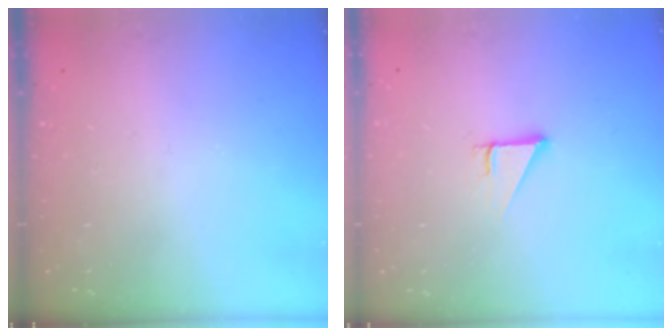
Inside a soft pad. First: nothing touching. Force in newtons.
{"total": 2.7, "press": 2.7, "slide": 0.3}